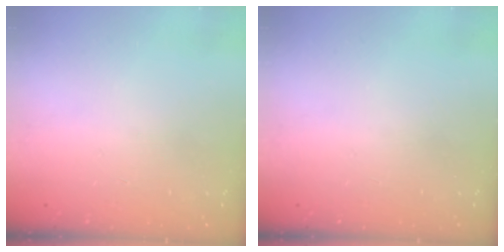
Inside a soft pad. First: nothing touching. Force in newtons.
{"total": 0.0}